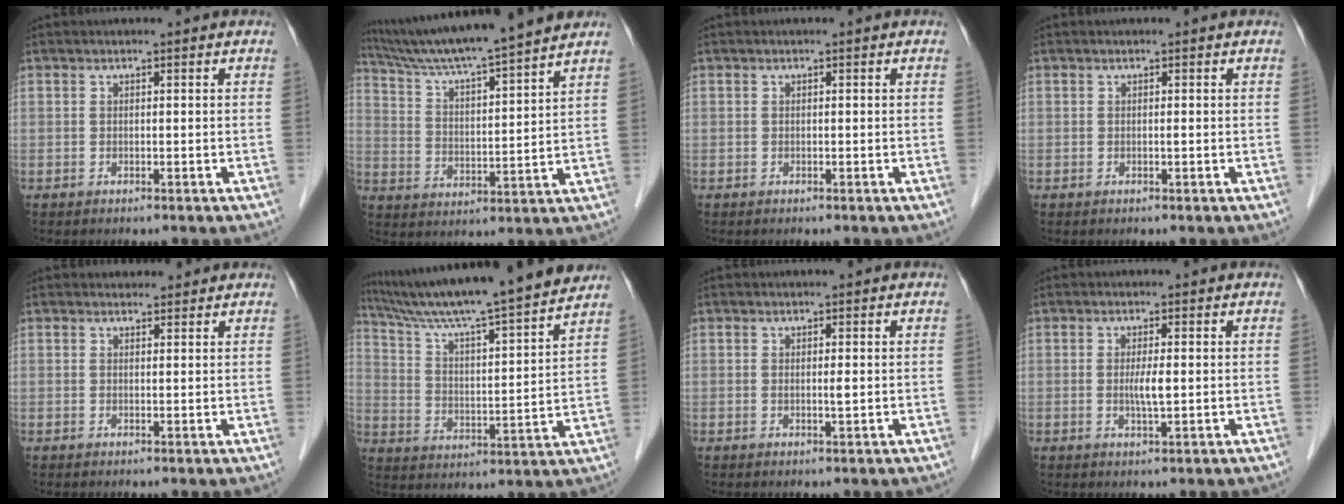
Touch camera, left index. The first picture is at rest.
{"total": 16.3, "force": [14.4, -1.0, 7.5], "torque": [-0.135, 0.011, 0.229]}
{"total": 0.0}
{"total": 0.0}
{"total": 2.6, "force": [2.4, 1.0, 0.1], "torque": [-0.004, 0.013, 0.029]}
{"total": 20.7, "force": [18.3, -0.8, 9.7], "torque": [-0.168, -0.002, 0.281]}
{"total": 0.8, "force": [0.2, 0.0, 0.8], "torque": [-0.018, -0.002, 0.002]}
{"total": 2.4, "force": [0.1, 0.1, 2.4], "torque": [-0.051, -0.004, 0.001]}